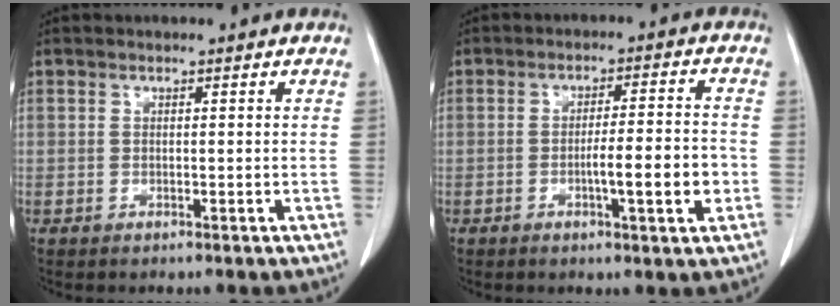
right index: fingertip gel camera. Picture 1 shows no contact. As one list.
[{"total": 8.2, "force": [-2.2, 1.1, 7.8], "torque": [-0.120, 0.007, -0.031]}]